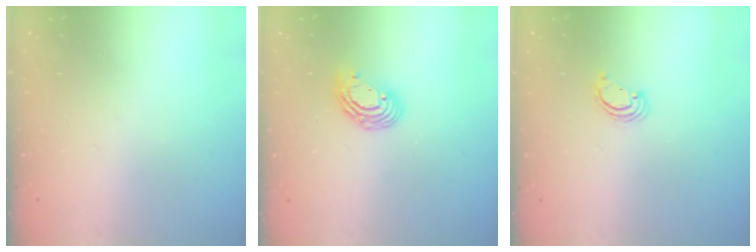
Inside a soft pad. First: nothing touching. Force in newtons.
{"total": 8.7, "press": 8.6, "slide": 1.3}
{"total": 2.2, "press": 2.2, "slide": 0.2}